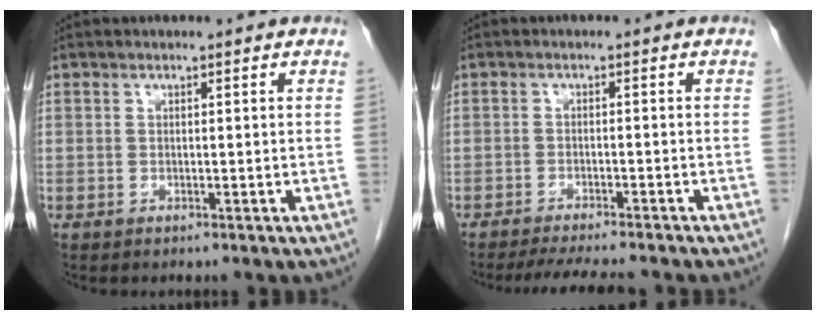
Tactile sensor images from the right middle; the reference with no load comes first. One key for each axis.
{"total": 8.0, "fx": -7.1, "fy": 0.6, "fz": 3.5, "tx": -0.052, "ty": -0.018, "tz": -0.106}